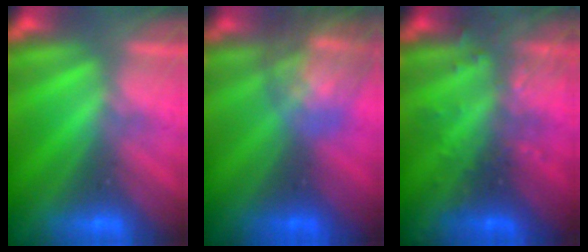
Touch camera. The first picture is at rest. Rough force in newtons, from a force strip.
{"total": 6.7}
{"total": 2.9}